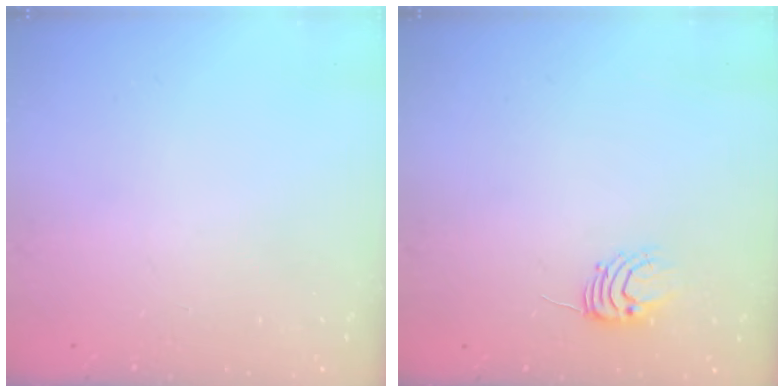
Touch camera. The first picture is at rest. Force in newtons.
{"total": 5.9, "press": 5.9, "slide": 0.5}